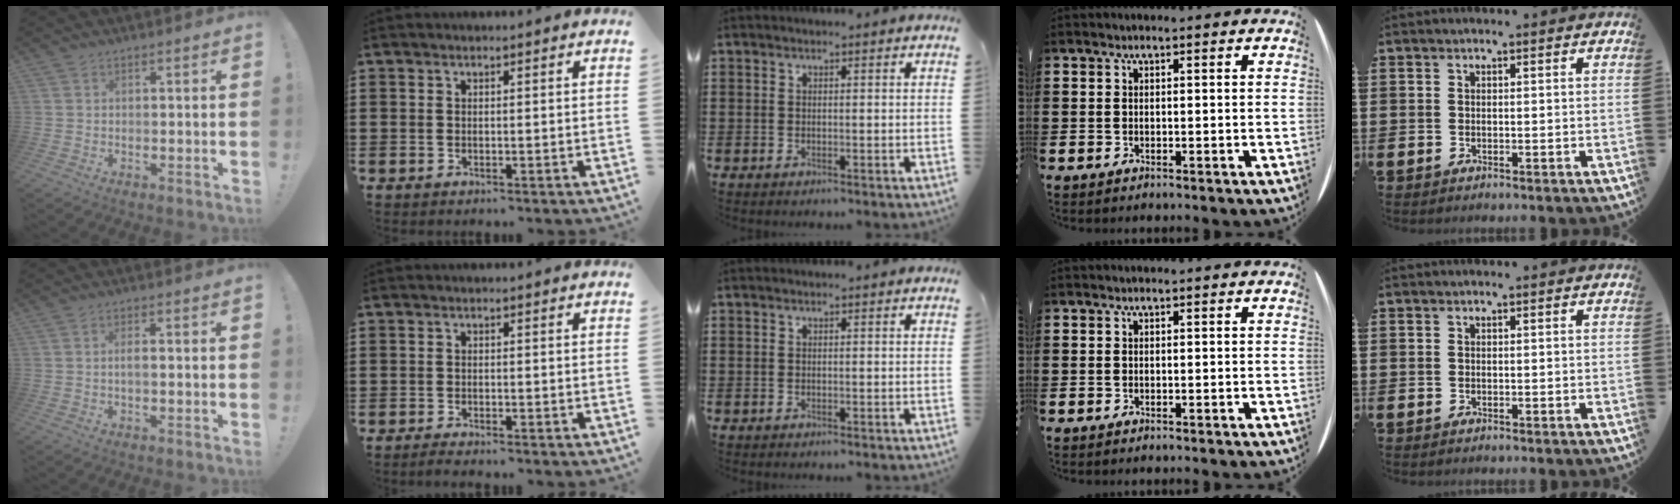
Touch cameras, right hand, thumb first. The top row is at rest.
{"thumb": {"total": 1.9, "force": [-0.1, 0.4, 1.8], "torque": [-0.034, 0.005, -0.003]}, "index": {"total": 1.2, "force": [-1.2, -0.1, 0.2], "torque": [-0.006, -0.003, -0.023]}}